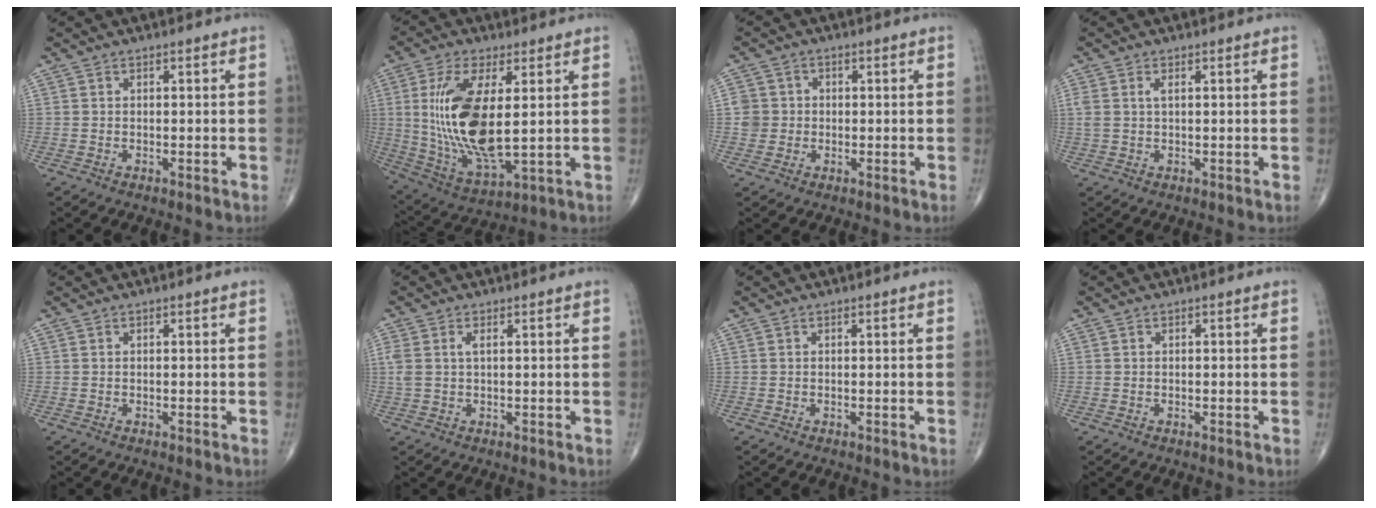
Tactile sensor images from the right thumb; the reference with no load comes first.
{"total": 17.8, "force": [2.0, 7.0, 16.2], "torque": [-0.333, -0.022, 0.051]}
{"total": 3.9, "force": [-0.1, 3.9, 0.6], "torque": [0.014, 0.007, -0.003]}
{"total": 2.4, "force": [0.7, 1.1, 2.0], "torque": [-0.056, 0.012, 0.019]}
{"total": 0.0}
{"total": 3.3, "force": [0.9, 1.6, 2.8], "torque": [-0.079, 0.013, 0.022]}
{"total": 0.0}
{"total": 0.0}